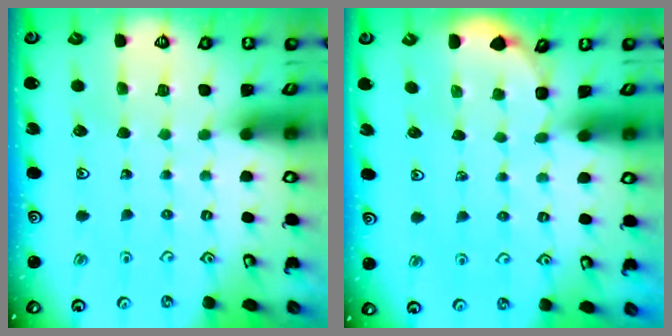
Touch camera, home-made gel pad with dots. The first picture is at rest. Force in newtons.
{"total": 1.8, "press": 1.7, "slide": 0.0}